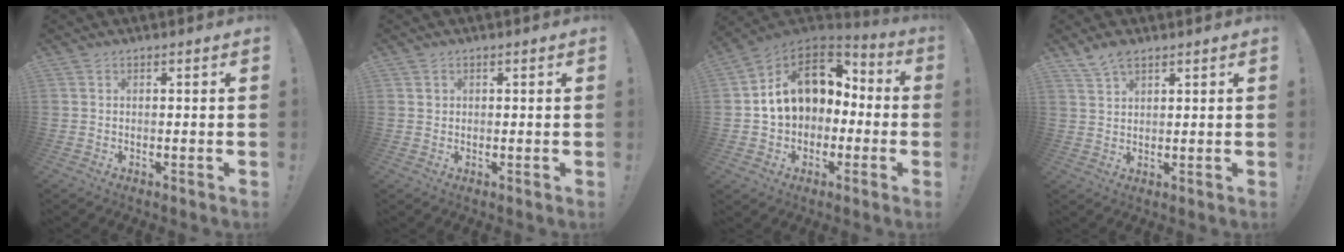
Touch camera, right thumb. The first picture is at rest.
{"total": 1.1, "force": [0.6, 0.9, -0.1], "torque": [0.010, 0.000, 0.009]}
{"total": 14.7, "force": [4.2, 11.3, 8.5], "torque": [-0.127, -0.005, 0.085]}
{"total": 4.8, "force": [3.8, 1.9, 2.3], "torque": [-0.043, -0.018, 0.072]}